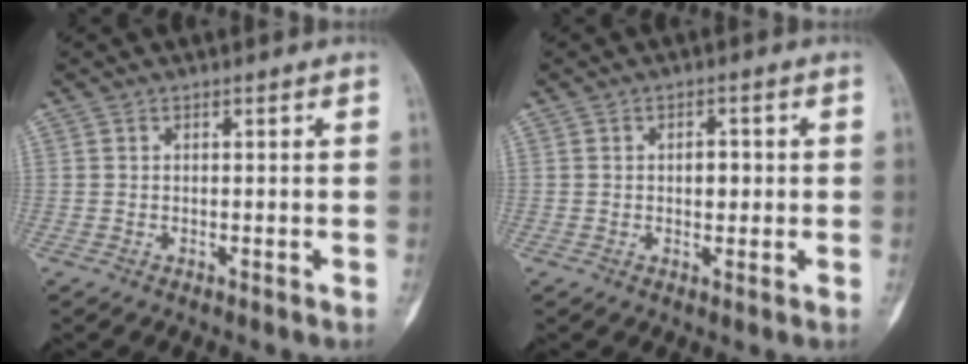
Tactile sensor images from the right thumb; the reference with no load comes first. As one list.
[{"total": 2.8, "force": [0.1, 1.7, 2.2], "torque": [-0.018, 0.001, 0.001]}]